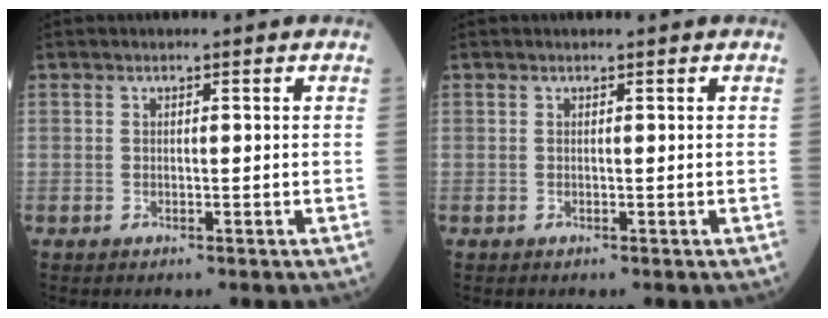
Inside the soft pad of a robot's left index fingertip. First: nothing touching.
{"total": 0.0}